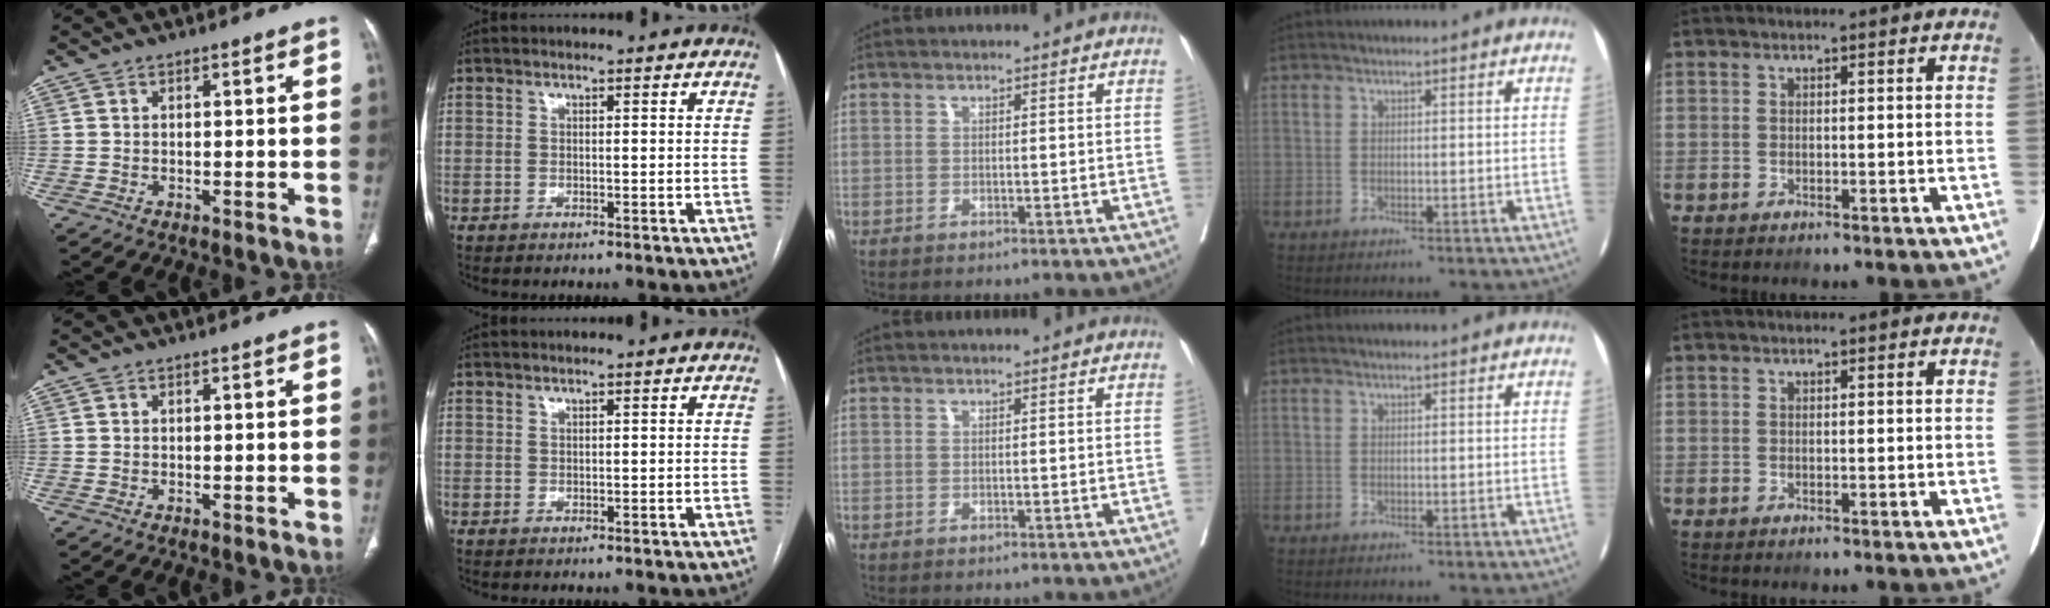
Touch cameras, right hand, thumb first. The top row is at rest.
{}